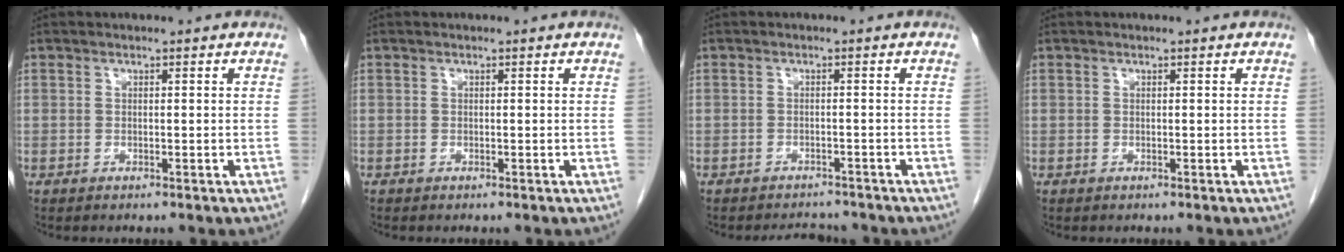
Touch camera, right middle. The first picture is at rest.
{"total": 0.0}
{"total": 3.8, "force": [-3.7, 0.9, 0.4], "torque": [-0.009, -0.007, -0.053]}
{"total": 0.0}